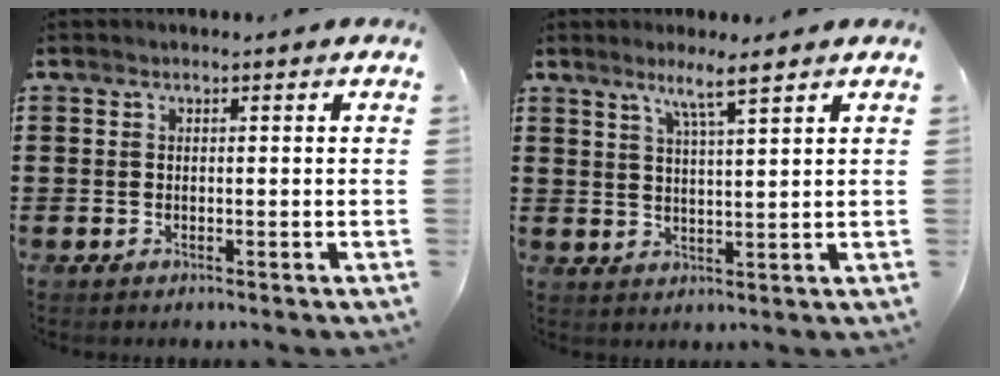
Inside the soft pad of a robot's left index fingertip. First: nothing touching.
{"total": 4.6, "force": [3.4, -0.5, 3.0], "torque": [-0.067, -0.005, 0.058]}